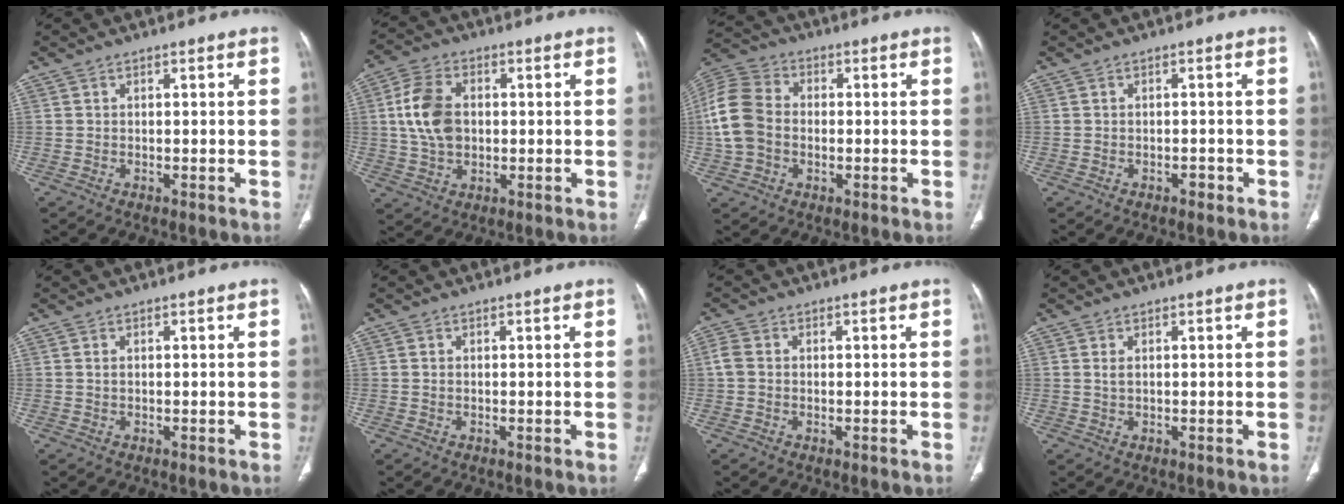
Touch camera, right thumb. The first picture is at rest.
{"total": 10.1, "force": [0.9, 6.9, 7.4], "torque": [-0.136, 0.009, 0.019]}
{"total": 11.7, "force": [-0.4, 8.9, 7.5], "torque": [-0.154, 0.028, -0.016]}
{"total": 1.0, "force": [-0.6, 0.6, 0.5], "torque": [-0.005, 0.004, -0.011]}
{"total": 0.5, "force": [0.2, 0.3, 0.4], "torque": [-0.012, 0.002, 0.004]}
{"total": 0.0}
{"total": 2.5, "force": [0.1, 2.0, 1.5], "torque": [-0.038, 0.004, -0.004]}
{"total": 1.1, "force": [0.3, 0.5, 0.9], "torque": [-0.022, 0.003, 0.011]}